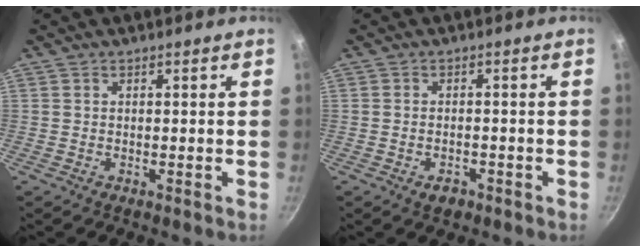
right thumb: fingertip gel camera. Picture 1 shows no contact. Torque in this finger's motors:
{"motor_torque": [-0.46, 0.05, -0.13, 0.04, 0.01]}